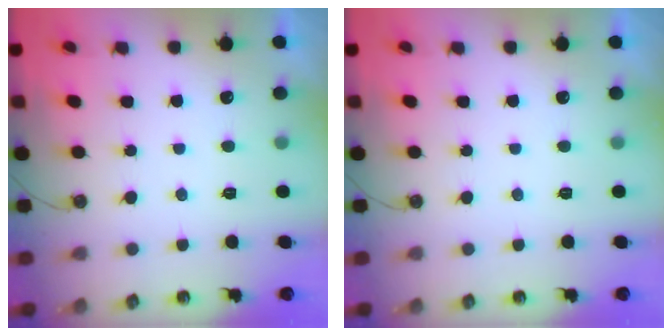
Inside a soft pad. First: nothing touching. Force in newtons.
{"total": 0.0}